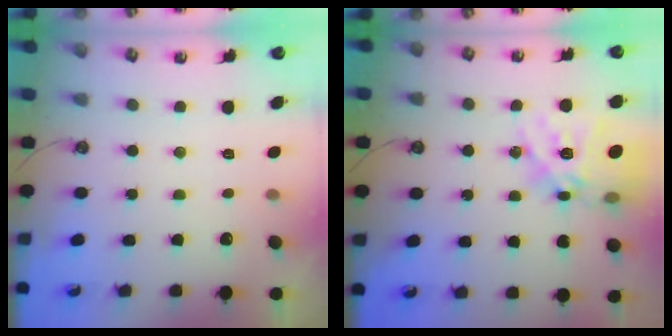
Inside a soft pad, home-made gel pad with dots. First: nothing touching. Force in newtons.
{"total": 22.3, "press": 22.2, "slide": 2.3}